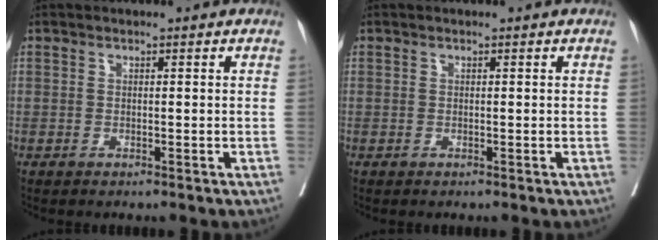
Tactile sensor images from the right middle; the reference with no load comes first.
{"total": 0.0}